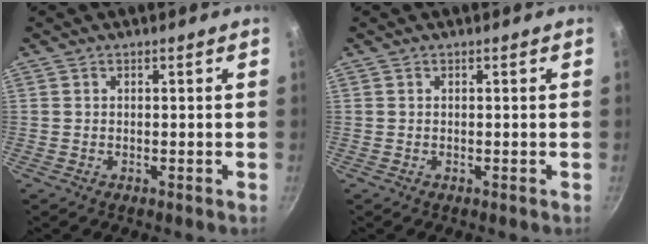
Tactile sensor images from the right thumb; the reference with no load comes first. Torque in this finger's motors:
{"motor_torque": [-0.02, 0.01, 0.00, -0.05, 0.01]}